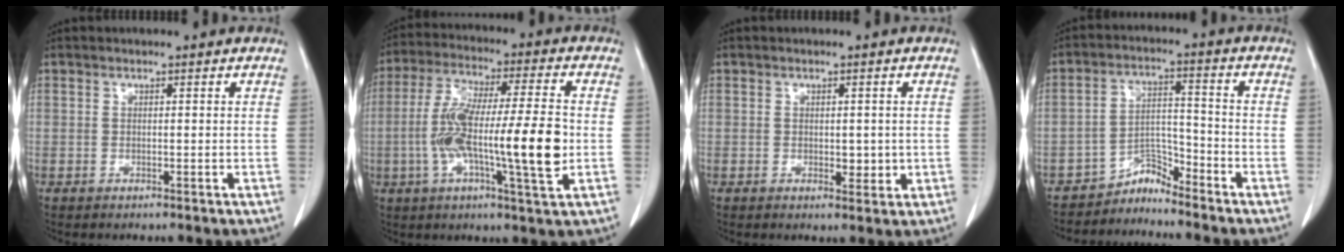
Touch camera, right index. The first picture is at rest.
{"total": 16.5, "force": [-2.3, 1.6, 16.3], "torque": [-0.294, 0.003, -0.042]}
{"total": 2.7, "force": [-0.2, 1.5, 2.3], "torque": [-0.027, -0.003, 0.003]}
{"total": 4.2, "force": [-4.2, 0.4, -0.6], "torque": [0.018, 0.017, -0.070]}